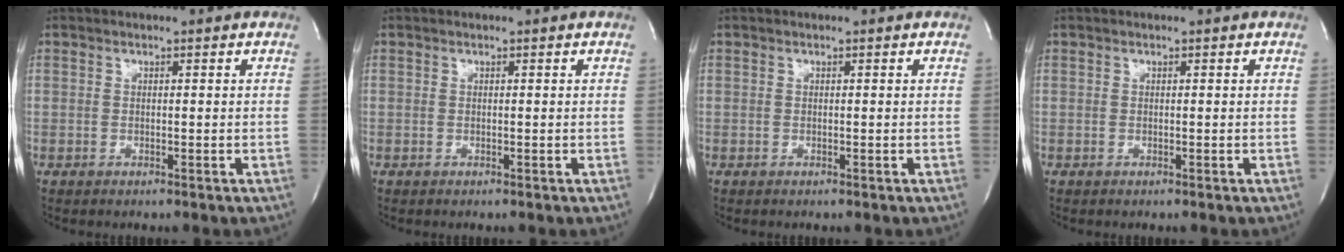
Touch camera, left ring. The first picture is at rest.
{"total": 0.0}
{"total": 0.0}
{"total": 0.0}